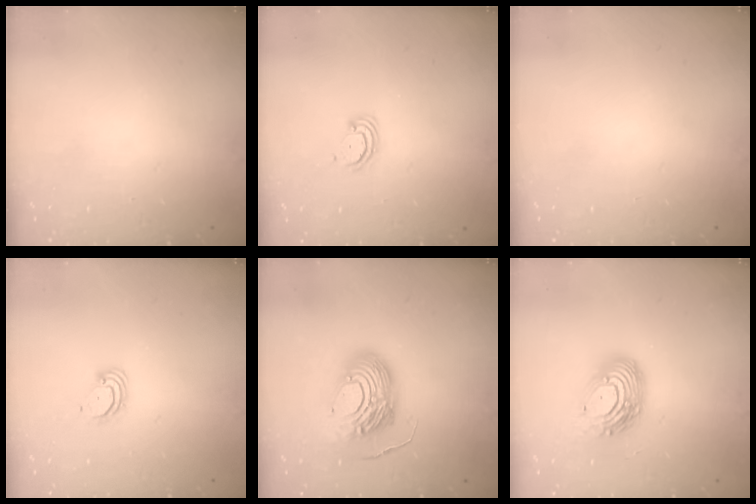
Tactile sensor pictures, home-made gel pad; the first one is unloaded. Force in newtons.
{"total": 2.9, "press": 2.9, "slide": 0.3}
{"total": 0.0}
{"total": 3.7, "press": 3.7, "slide": 0.3}
{"total": 14.1, "press": 14.1, "slide": 1.2}
{"total": 13.7, "press": 13.7, "slide": 0.9}